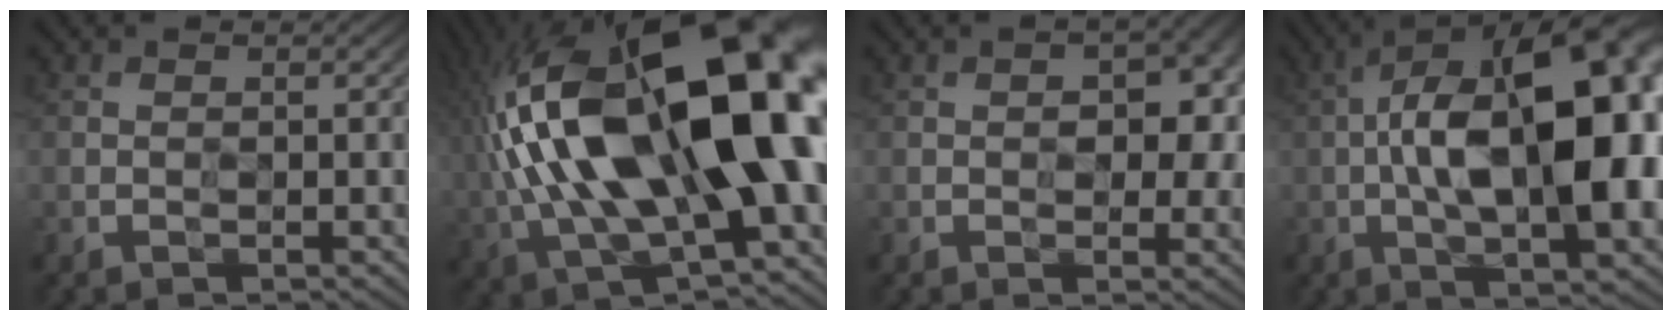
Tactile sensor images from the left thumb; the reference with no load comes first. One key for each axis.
{"total": 21.5, "fx": 1.5, "fy": 10.1, "fz": 18.9, "tx": -0.381, "ty": -0.022, "tz": 0.032}
{"total": 8.3, "fx": 0.5, "fy": 5.2, "fz": 6.5, "tx": -0.069, "ty": 0.001, "tz": 0.008}
{"total": 19.0, "fx": -0.9, "fy": 8.6, "fz": 16.9, "tx": -0.266, "ty": 0.019, "tz": -0.029}